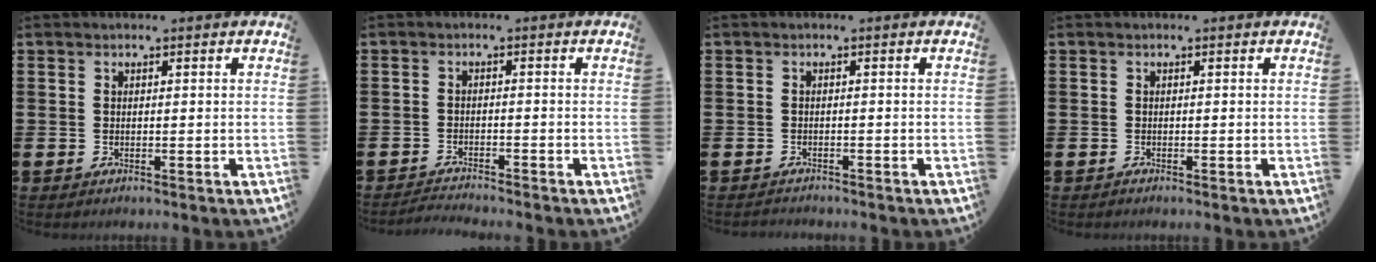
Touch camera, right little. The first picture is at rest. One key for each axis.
{"total": 1.6, "fx": -1.6, "fy": -0.1, "fz": -0.1, "tx": -0.006, "ty": 0.002, "tz": -0.029}
{"total": 0.7, "fx": -0.6, "fy": 0.0, "fz": -0.1, "tx": -0.001, "ty": -0.001, "tz": -0.014}
{"total": 0.0}